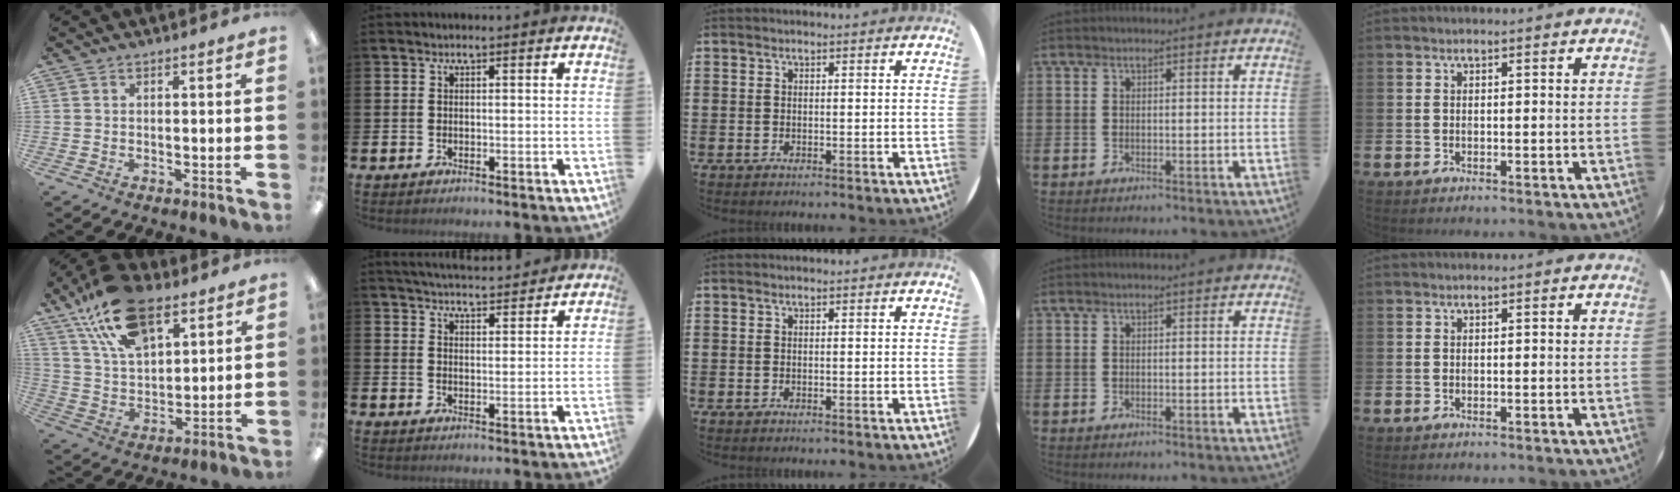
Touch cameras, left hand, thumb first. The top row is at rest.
{"thumb": {"total": 19.5, "force": [11.4, 10.3, 12.0], "torque": [-0.223, -0.035, 0.203]}, "index": {"total": 4.7, "force": [4.7, 0.3, 0.2], "torque": [-0.011, -0.029, 0.083]}}